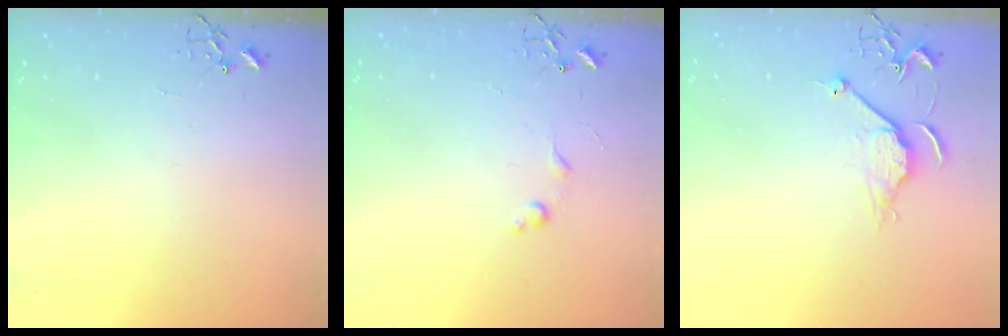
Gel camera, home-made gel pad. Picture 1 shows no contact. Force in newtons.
{"total": 5.9, "press": 5.8, "slide": 0.8}
{"total": 8.2, "press": 8.1, "slide": 0.3}